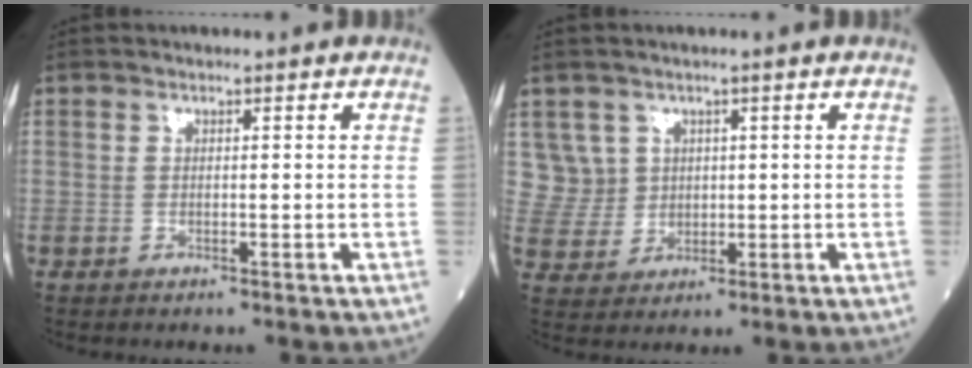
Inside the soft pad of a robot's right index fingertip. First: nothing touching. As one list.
[{"total": 5.6, "force": [2.1, 5.1, -0.1], "torque": [0.003, 0.015, 0.052]}]